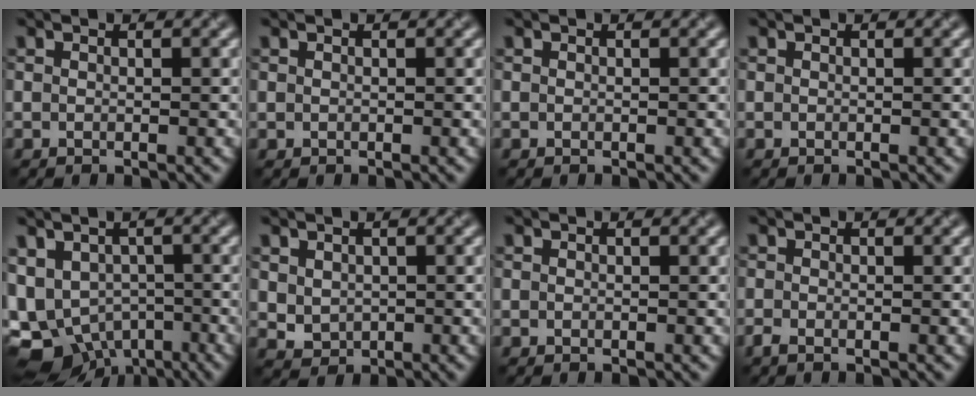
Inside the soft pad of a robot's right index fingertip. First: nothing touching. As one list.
[{"total": 0.0}, {"total": 0.0}, {"total": 0.0}, {"total": 9.4, "force": [-3.1, 7.0, 5.4], "torque": [-0.101, -0.022, -0.040]}, {"total": 1.6, "force": [0.4, 1.3, 0.8], "torque": [-0.022, -0.006, 0.013]}, {"total": 0.0}, {"total": 1.1, "force": [-0.9, 0.3, 0.6], "torque": [-0.016, -0.002, -0.017]}]